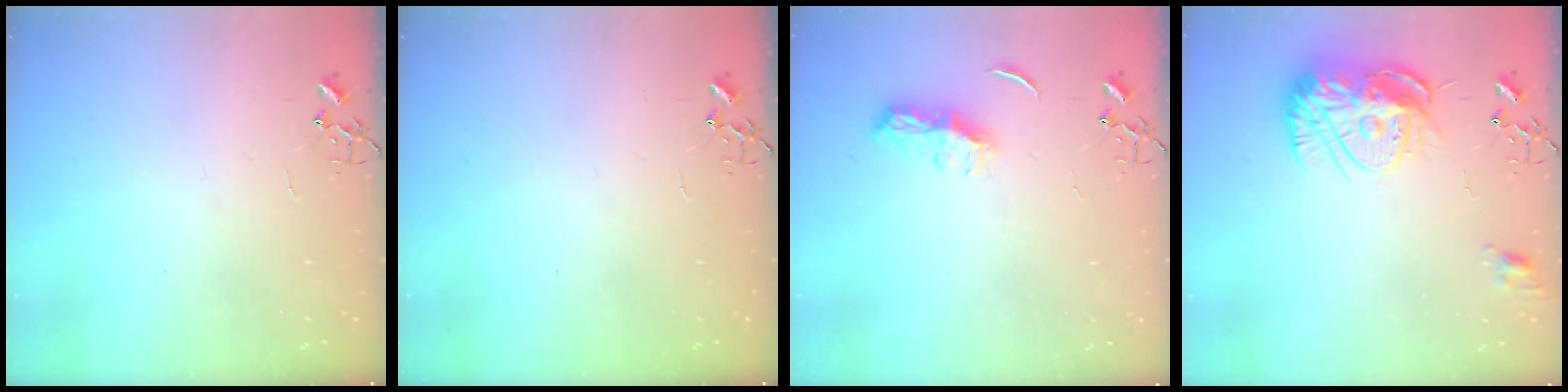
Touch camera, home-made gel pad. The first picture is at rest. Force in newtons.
{"total": 0.0}
{"total": 7.2, "press": 7.2, "slide": 0.7}
{"total": 16.7, "press": 16.6, "slide": 1.5}